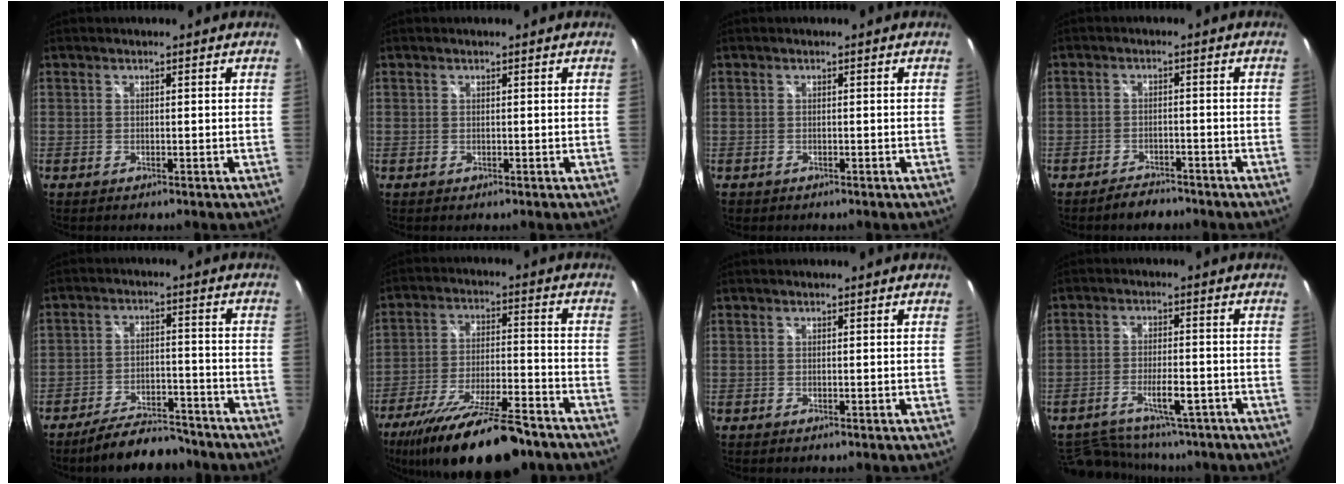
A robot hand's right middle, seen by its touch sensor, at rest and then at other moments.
{"total": 0.0}
{"total": 0.8, "force": [-0.5, 0.6, 0.2], "torque": [-0.007, -0.002, -0.008]}
{"total": 3.9, "force": [-3.5, 1.6, 0.8], "torque": [-0.023, 0.009, -0.053]}
{"total": 10.5, "force": [-9.3, 3.2, 3.6], "torque": [-0.078, 0.015, -0.131]}
{"total": 21.5, "force": [-16.6, 5.0, 12.8], "torque": [-0.244, -0.047, -0.261]}
{"total": 0.0}
{"total": 15.4, "force": [-12.4, 6.0, 6.7], "torque": [-0.147, -0.007, -0.174]}